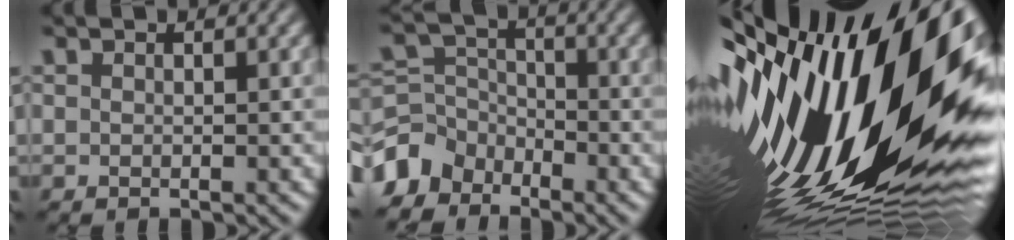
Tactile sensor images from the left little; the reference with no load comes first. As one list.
[{"total": 5.8, "force": [-4.5, 3.5, 1.0], "torque": [-0.007, 0.009, -0.103]}, {"total": 22.1, "force": [-0.5, 9.0, 20.2], "torque": [-0.356, -0.040, -0.028]}]